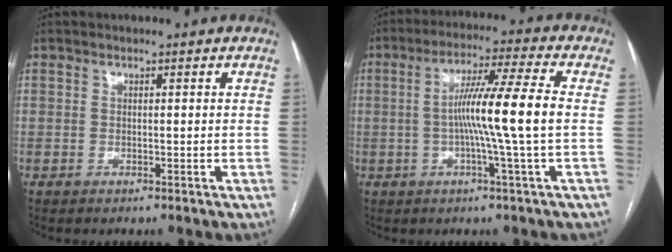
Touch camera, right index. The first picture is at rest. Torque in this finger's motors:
{"motor_torque": [1.57, -0.28, 0.87, 0.21]}